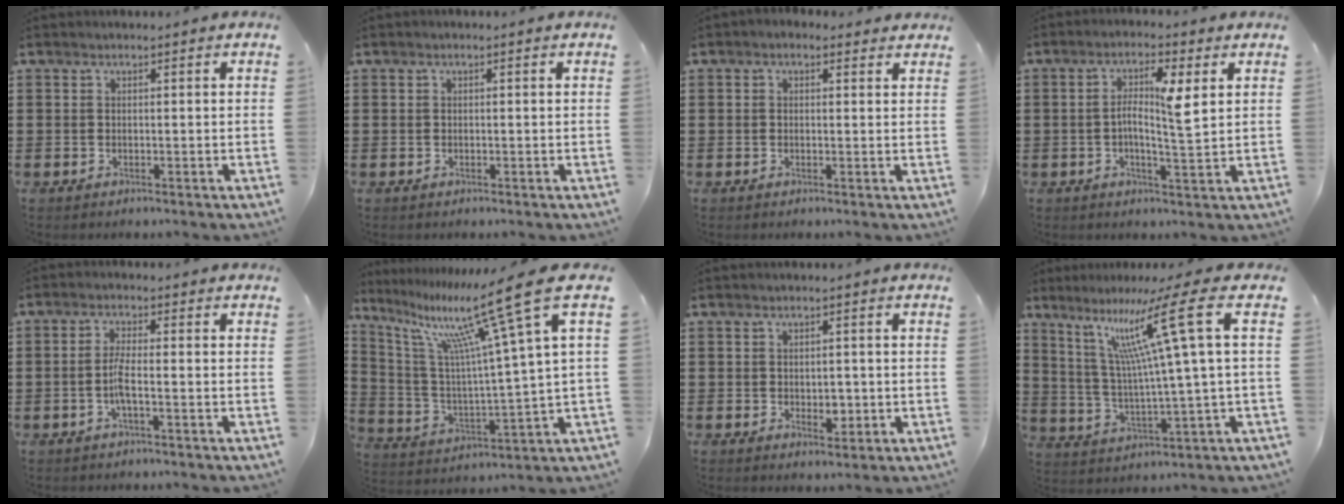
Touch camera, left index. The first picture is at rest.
{"total": 0.0}
{"total": 1.2, "force": [0.5, 1.0, 0.5], "torque": [-0.013, 0.007, 0.009]}
{"total": 6.4, "force": [1.2, 0.8, 6.2], "torque": [-0.115, 0.000, 0.013]}
{"total": 3.7, "force": [-1.2, 0.5, 3.4], "torque": [-0.076, -0.004, -0.028]}
{"total": 17.1, "force": [10.3, 1.2, 13.6], "torque": [-0.271, -0.052, 0.156]}
{"total": 2.4, "force": [-0.3, 1.6, 1.7], "torque": [-0.026, 0.001, -0.007]}
{"total": 14.1, "force": [5.9, -0.5, 12.7], "torque": [-0.253, -0.019, 0.082]}